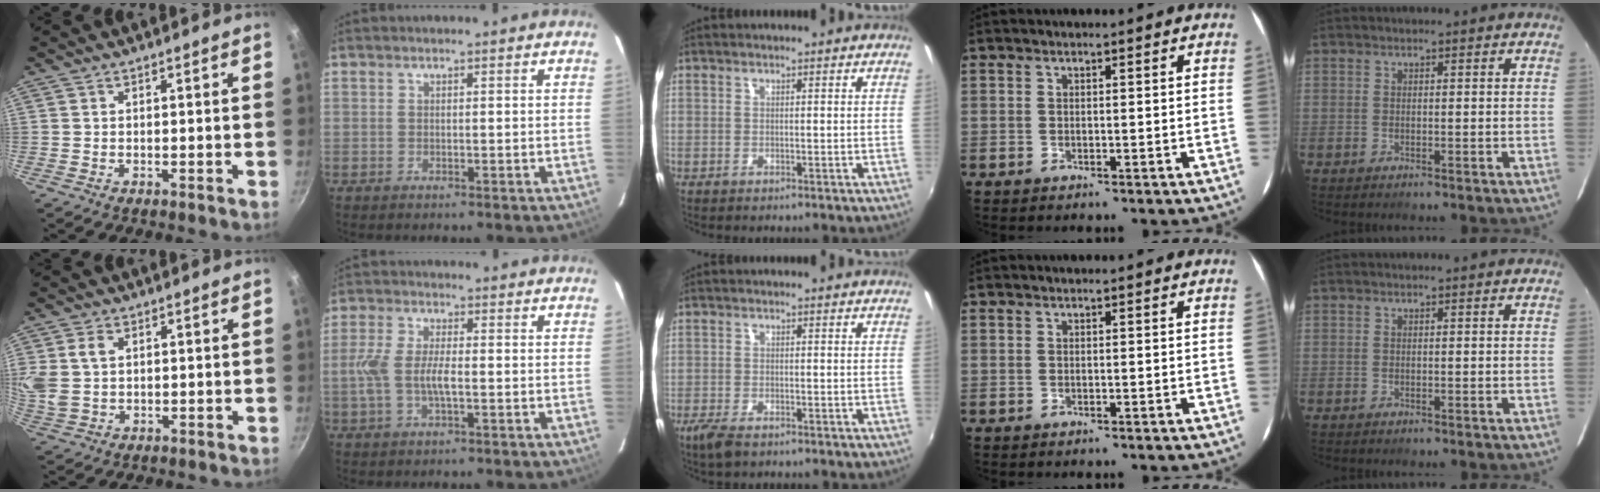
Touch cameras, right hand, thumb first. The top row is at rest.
{"thumb": {"total": 7.7, "force": [1.9, 5.6, 4.9], "torque": [-0.101, 0.000, 0.040]}, "index": {"total": 6.8, "force": [-1.2, 2.5, 6.3], "torque": [-0.134, 0.002, -0.025]}, "middle": {"total": 3.9, "force": [-2.7, 1.4, 2.4], "torque": [-0.060, -0.011, -0.051]}}